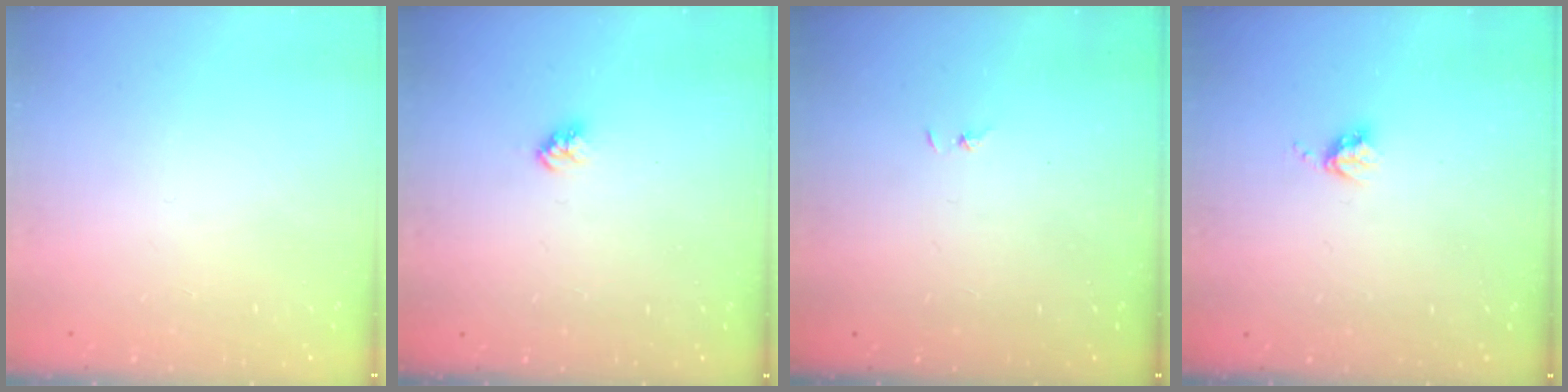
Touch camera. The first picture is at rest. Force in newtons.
{"total": 3.0, "press": 3.0, "slide": 0.3}
{"total": 0.7, "press": 0.7, "slide": 0.1}
{"total": 3.8, "press": 3.8, "slide": 0.4}